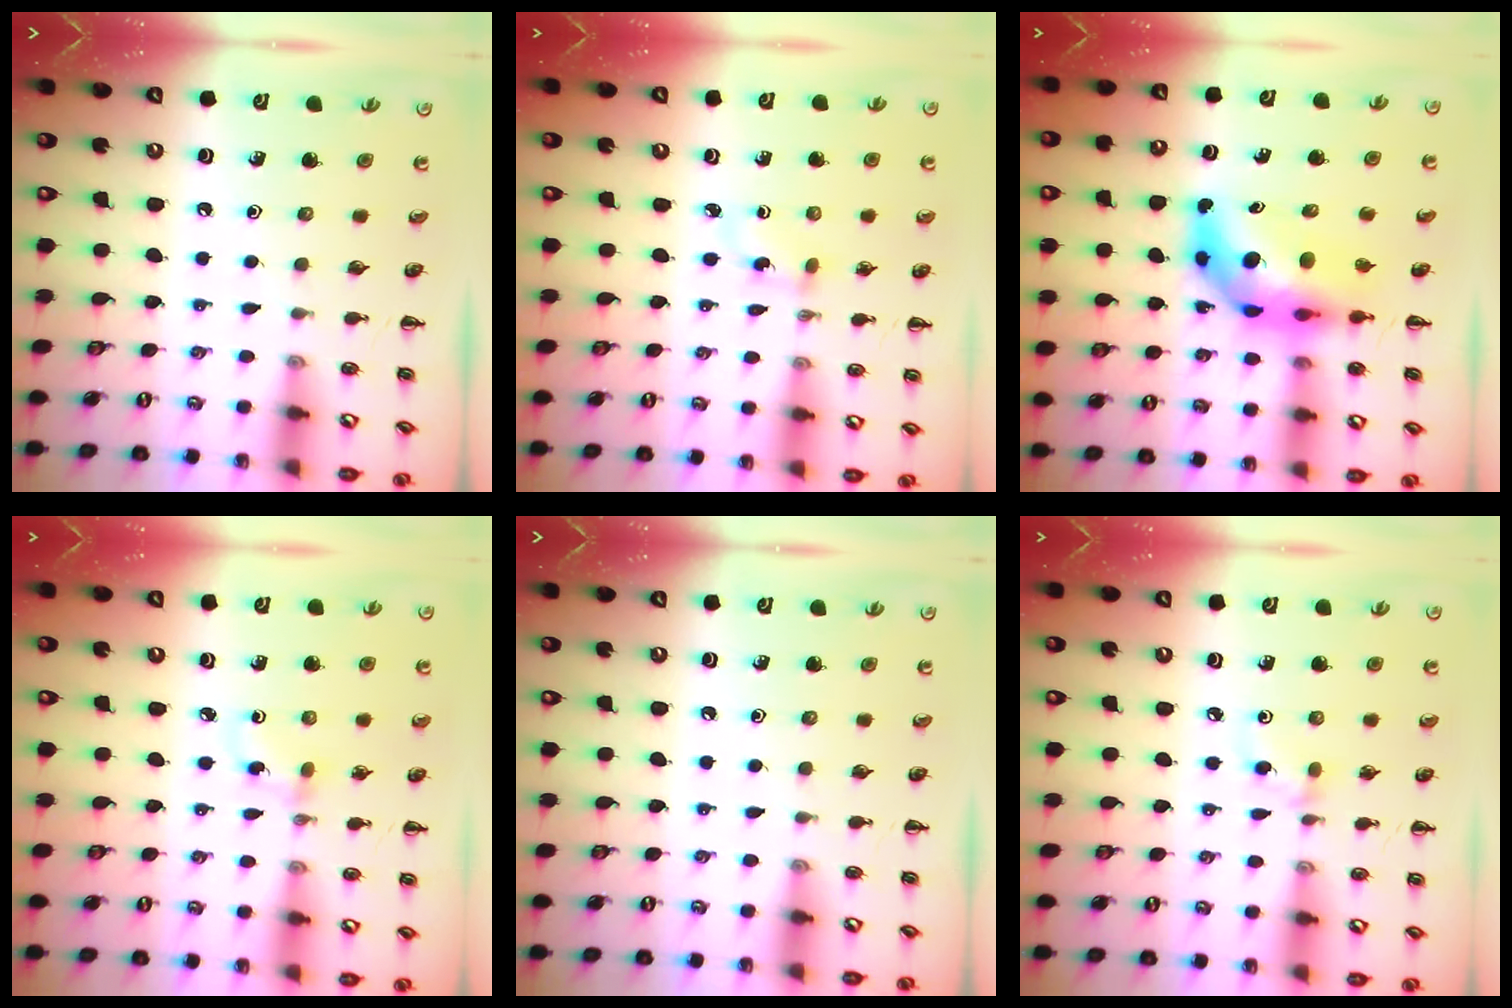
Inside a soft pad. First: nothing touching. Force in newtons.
{"total": 2.5, "press": 2.3, "slide": 1.1}
{"total": 9.6, "press": 9.0, "slide": 3.2}
{"total": 3.0, "press": 2.7, "slide": 1.2}
{"total": 0.0}
{"total": 5.4, "press": 5.1, "slide": 1.9}